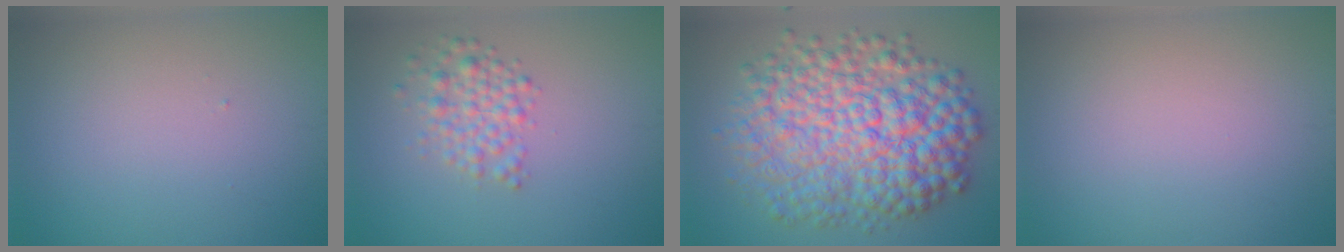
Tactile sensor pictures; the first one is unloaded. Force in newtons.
{"total": 2.8, "press": 2.8, "slide": 0.0}
{"total": 11.5, "press": 11.5, "slide": 0.1}
{"total": 0.0}